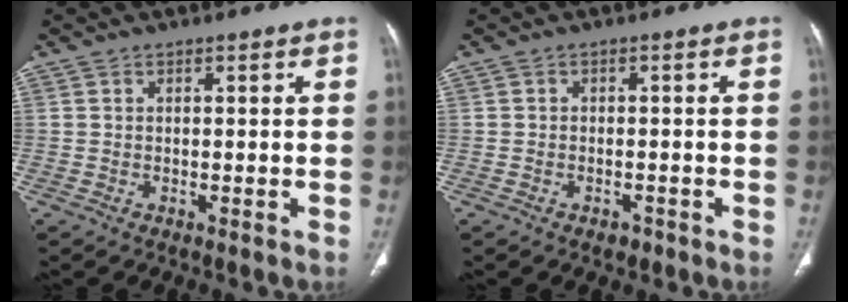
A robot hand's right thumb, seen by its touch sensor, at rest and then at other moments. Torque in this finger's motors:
{"motor_torque": [0.32, -0.02, -0.21, 0.20, 0.00]}